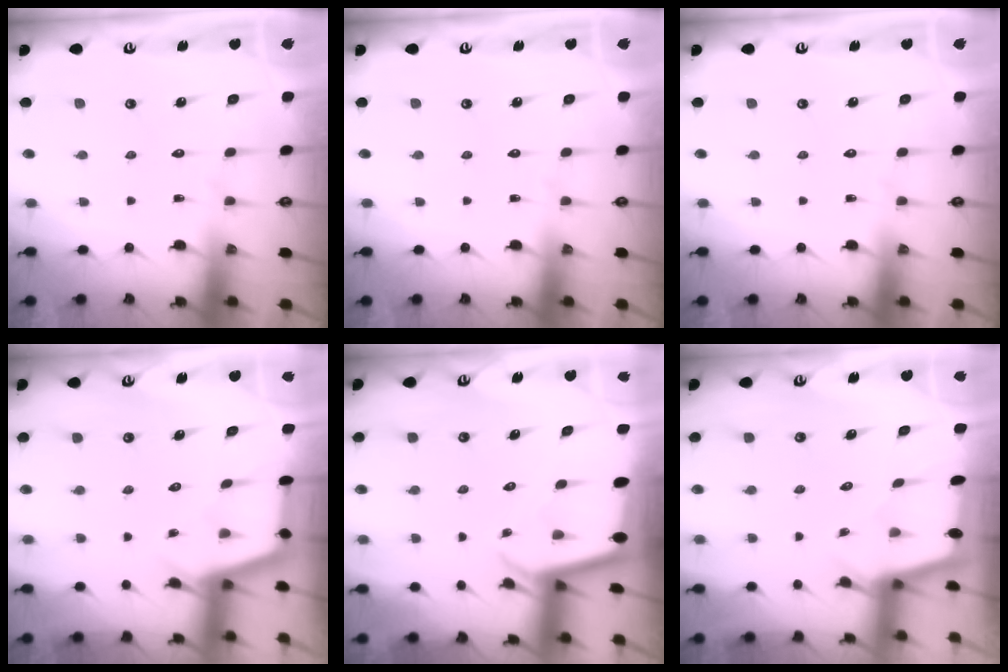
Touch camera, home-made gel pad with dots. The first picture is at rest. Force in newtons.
{"total": 0.0}
{"total": 0.0}
{"total": 2.8, "press": 2.8, "slide": 0.3}
{"total": 2.1, "press": 2.1, "slide": 0.1}
{"total": 1.8, "press": 1.8, "slide": 0.1}